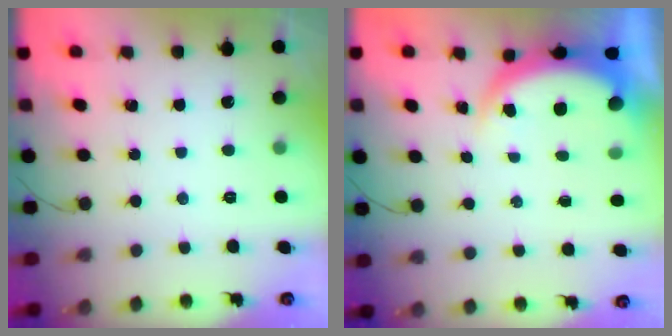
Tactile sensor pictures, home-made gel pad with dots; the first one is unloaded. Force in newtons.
{"total": 5.6, "press": 5.5, "slide": 0.5}